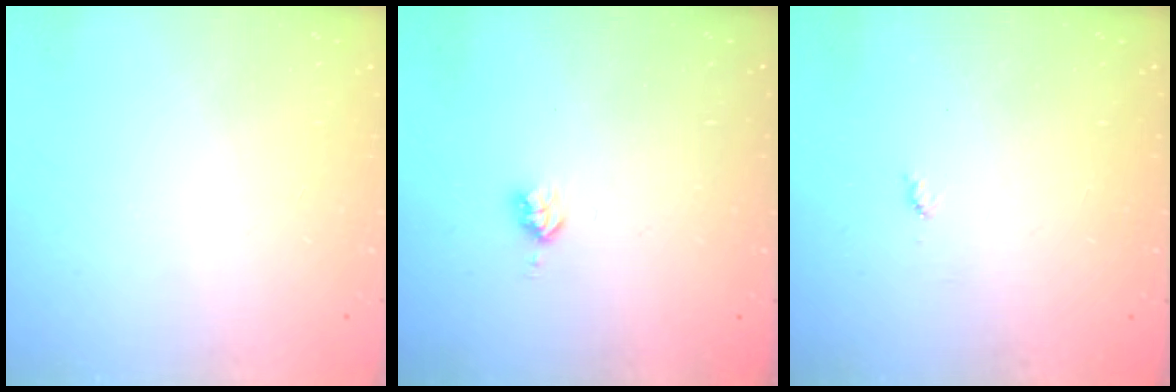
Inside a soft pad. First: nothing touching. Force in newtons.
{"total": 3.7, "press": 3.7, "slide": 0.5}
{"total": 3.9, "press": 3.9, "slide": 0.4}